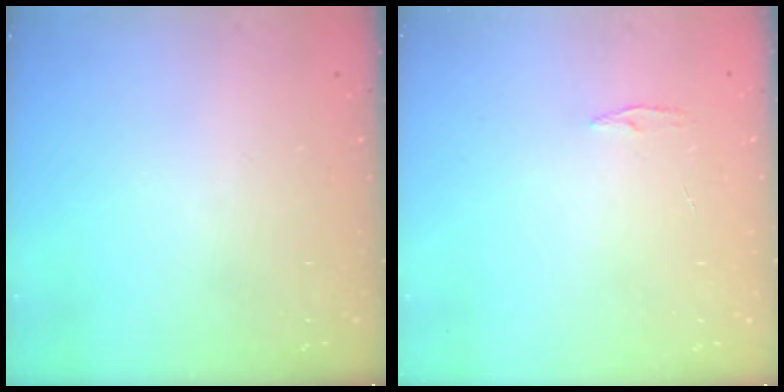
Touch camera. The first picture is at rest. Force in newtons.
{"total": 3.8, "press": 3.7, "slide": 0.5}